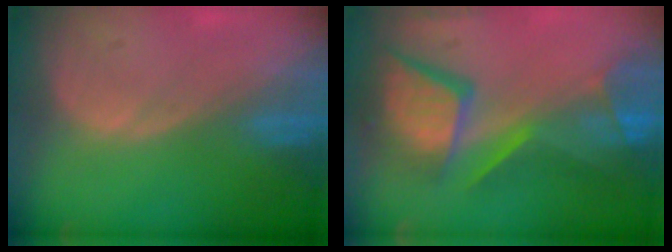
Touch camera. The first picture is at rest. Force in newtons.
{"total": 12.9, "press": 10.6, "slide": 7.4}